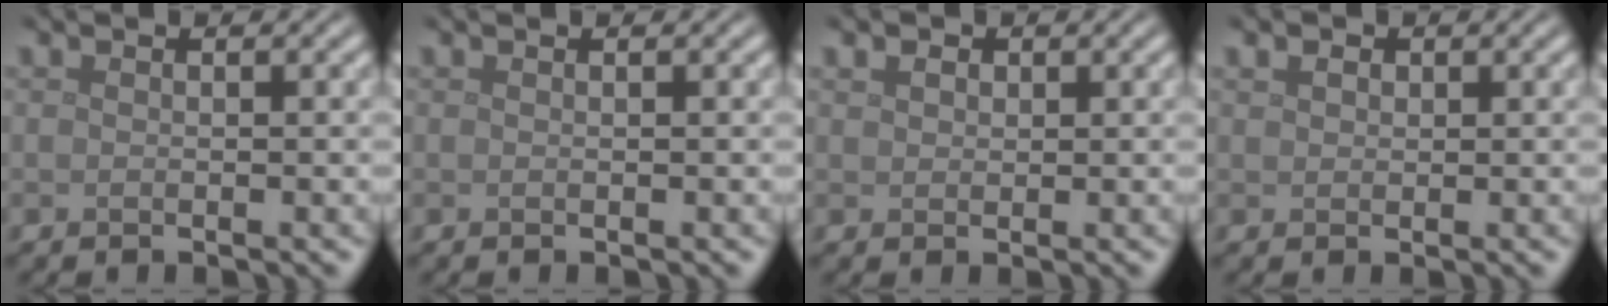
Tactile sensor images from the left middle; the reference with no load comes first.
{"total": 0.0}
{"total": 1.4, "force": [0.8, 1.1, 0.5], "torque": [-0.010, 0.005, 0.006]}
{"total": 1.1, "force": [0.6, 0.9, 0.3], "torque": [-0.005, 0.001, 0.006]}